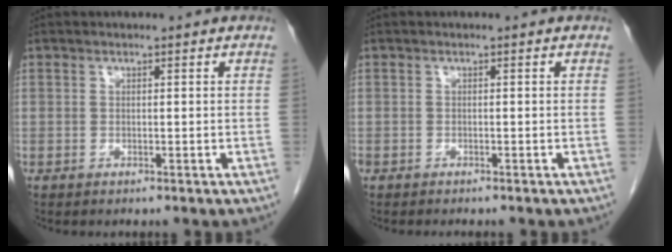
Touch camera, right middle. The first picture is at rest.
{"total": 2.4, "force": [-2.0, 0.9, 1.0], "torque": [-0.019, -0.006, -0.027]}